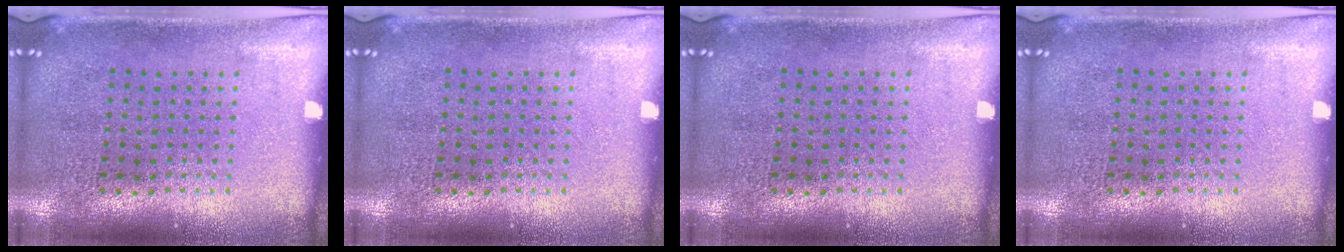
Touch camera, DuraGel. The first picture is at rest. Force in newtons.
{"total": 0.0}
{"total": 0.0}
{"total": 0.0}